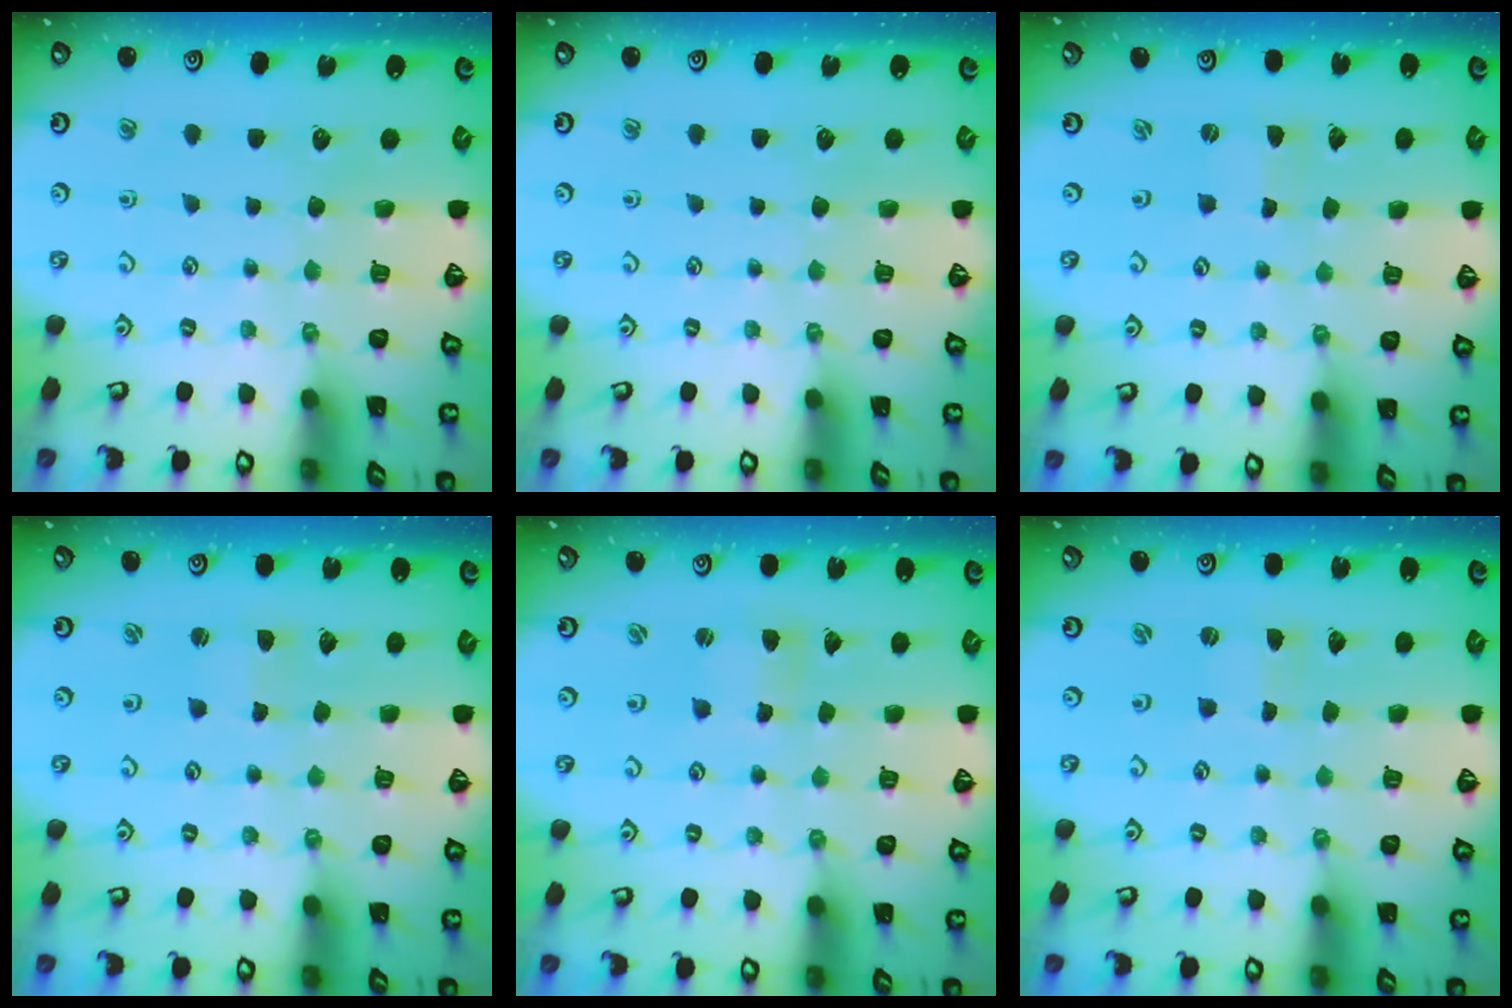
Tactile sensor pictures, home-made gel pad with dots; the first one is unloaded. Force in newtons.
{"total": 0.0}
{"total": 0.0}
{"total": 1.6, "press": 1.6, "slide": 0.2}
{"total": 2.2, "press": 2.2, "slide": 0.3}
{"total": 0.0}